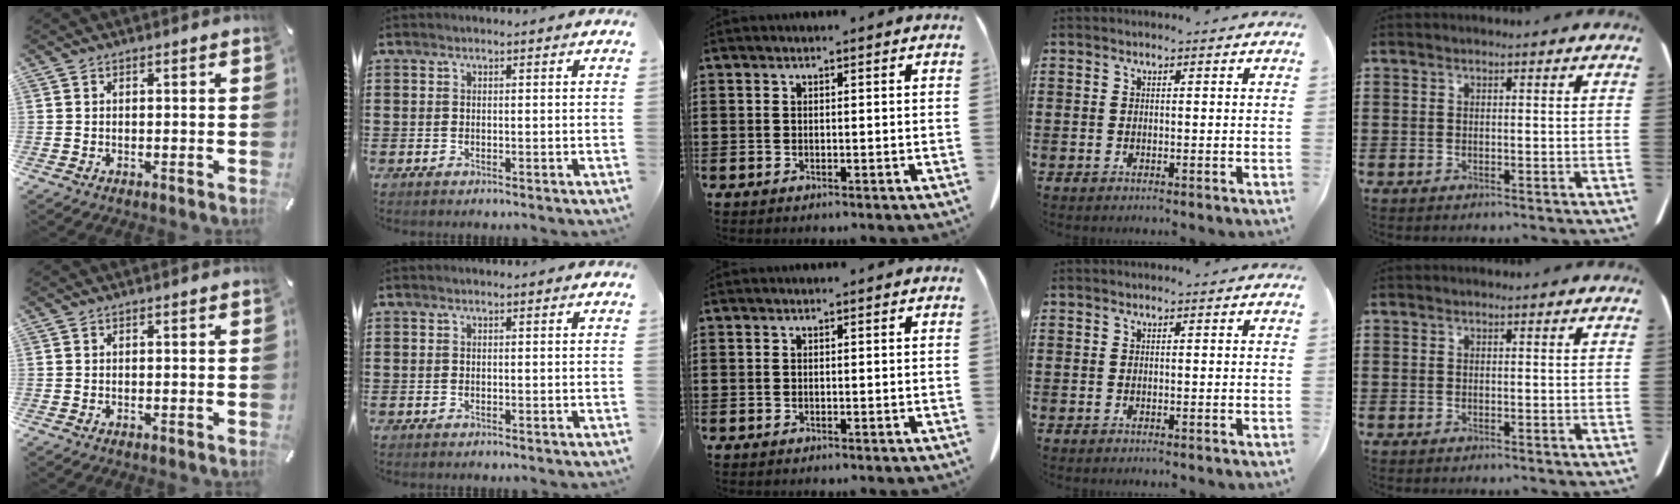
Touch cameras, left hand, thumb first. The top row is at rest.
{}